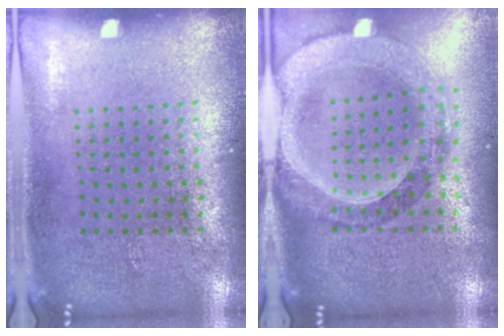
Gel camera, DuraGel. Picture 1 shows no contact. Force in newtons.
{"total": 1.6, "press": 1.5, "slide": 0.5}